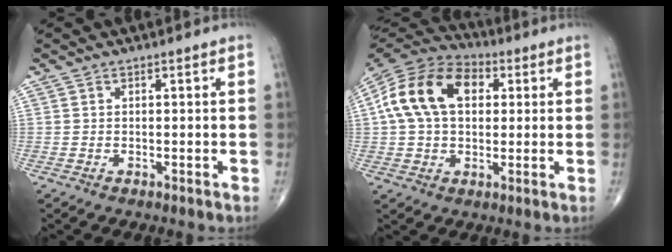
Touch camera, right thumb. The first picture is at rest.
{"total": 16.7, "force": [3.4, 11.2, 11.9], "torque": [-0.208, 0.023, 0.052]}